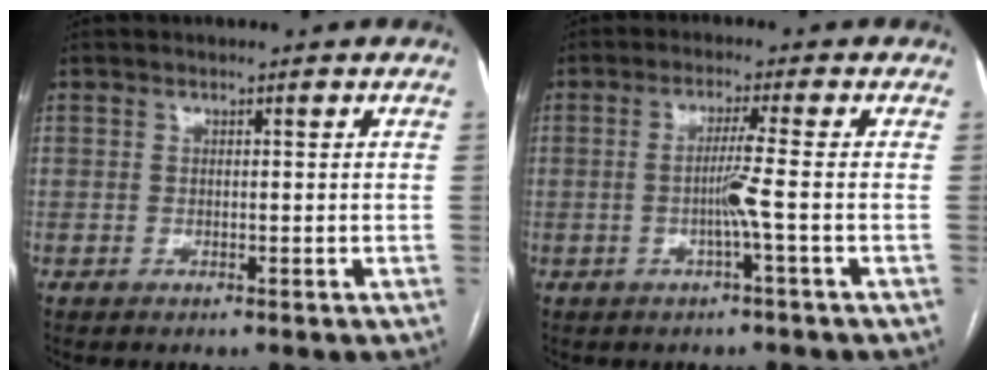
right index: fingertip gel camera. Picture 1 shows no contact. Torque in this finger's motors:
{"motor_torque": [0.48, 0.02, 0.10, 0.06]}